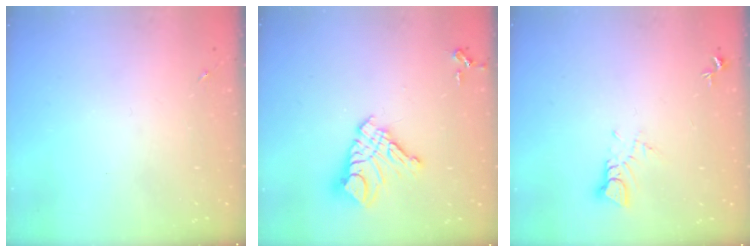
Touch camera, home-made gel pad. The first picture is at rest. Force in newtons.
{"total": 14.6, "press": 14.5, "slide": 1.6}
{"total": 4.0, "press": 3.9, "slide": 0.3}